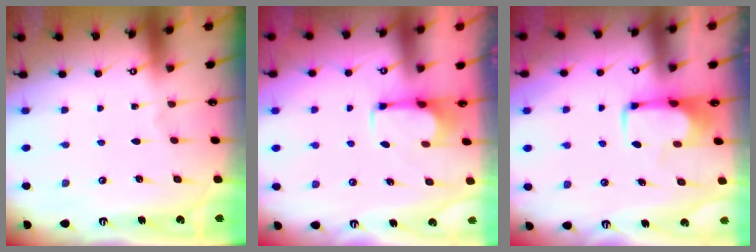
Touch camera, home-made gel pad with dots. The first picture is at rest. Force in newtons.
{"total": 2.8, "press": 2.7, "slide": 0.9}
{"total": 2.1, "press": 2.1, "slide": 0.4}